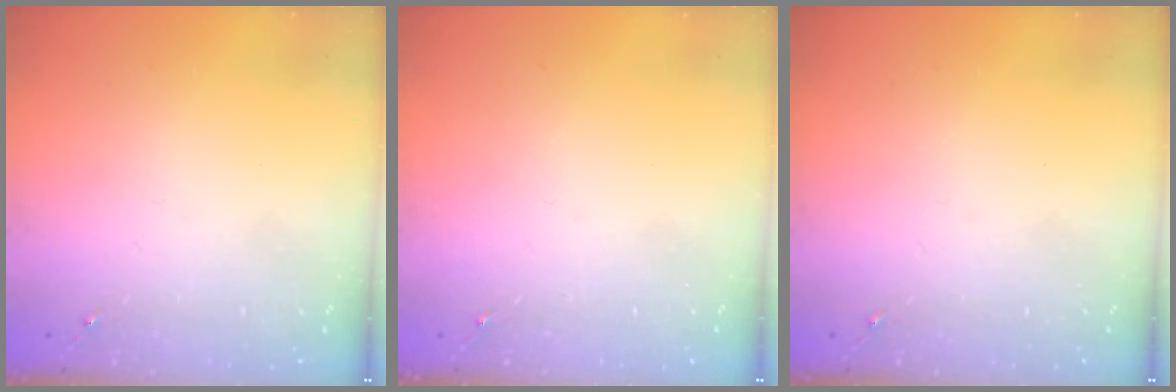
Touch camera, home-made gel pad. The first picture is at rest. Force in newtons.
{"total": 0.0}
{"total": 0.0}